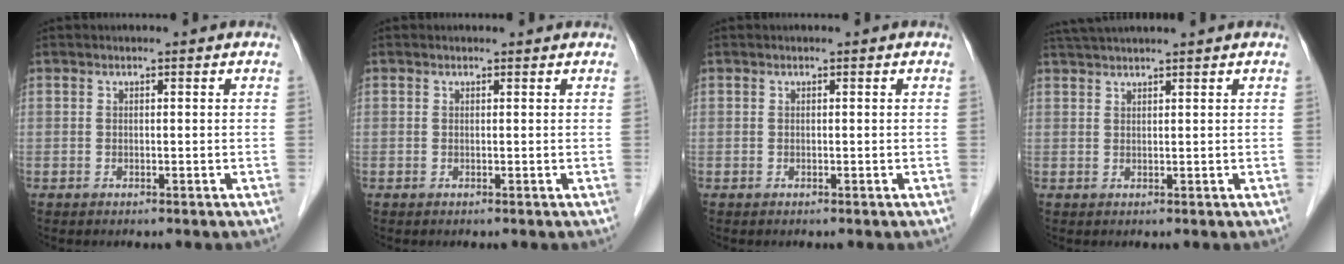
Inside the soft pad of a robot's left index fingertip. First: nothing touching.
{"total": 0.0}
{"total": 0.0}
{"total": 5.4, "force": [4.8, -0.9, 2.4], "torque": [-0.036, 0.035, 0.083]}